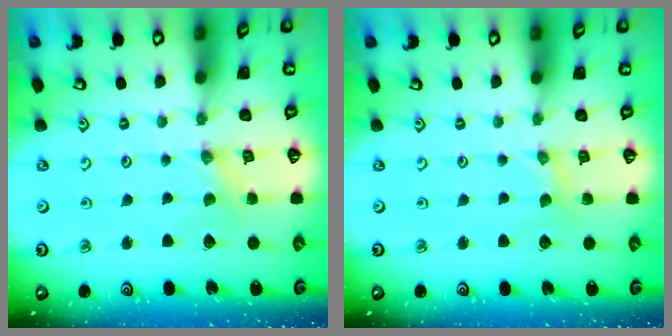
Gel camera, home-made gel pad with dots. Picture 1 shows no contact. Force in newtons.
{"total": 1.4, "press": 1.4, "slide": 0.2}